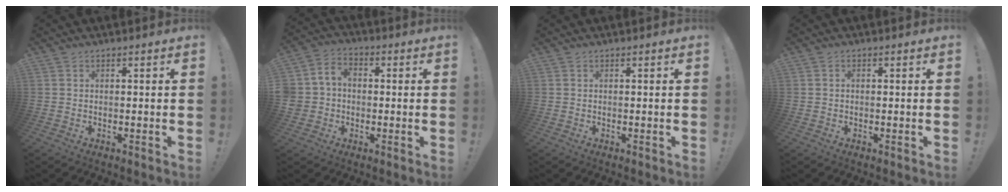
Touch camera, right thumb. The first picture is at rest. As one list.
[{"total": 6.1, "force": [-0.7, 5.6, 2.3], "torque": [-0.040, 0.015, -0.012]}, {"total": 0.0}, {"total": 0.6, "force": [-0.1, 0.4, 0.4], "torque": [-0.012, 0.004, -0.003]}]